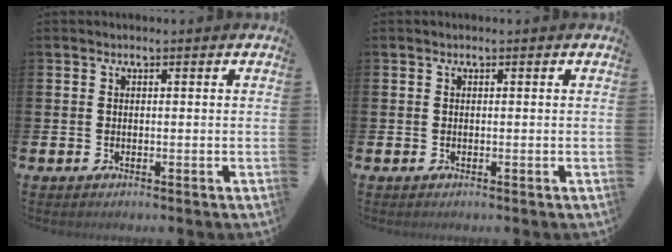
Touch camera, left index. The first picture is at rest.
{"total": 0.0}